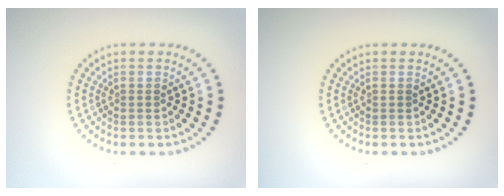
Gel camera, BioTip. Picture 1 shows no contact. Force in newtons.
{"total": 0.0}